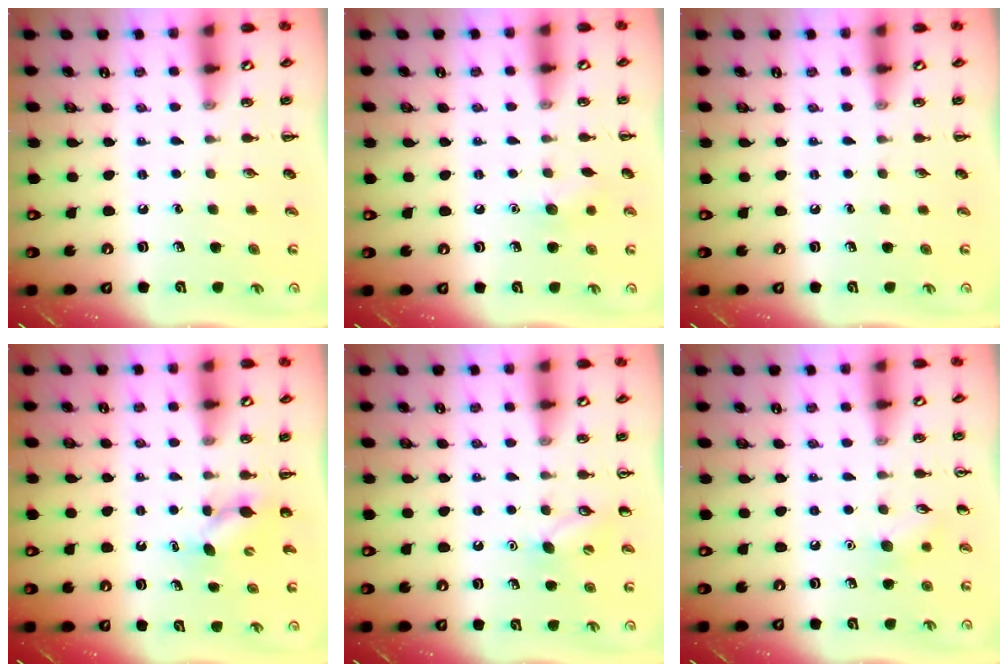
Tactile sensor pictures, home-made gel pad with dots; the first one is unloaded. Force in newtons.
{"total": 6.9, "press": 6.7, "slide": 1.8}
{"total": 0.0}
{"total": 3.9, "press": 3.8, "slide": 1.0}
{"total": 6.0, "press": 5.8, "slide": 1.5}
{"total": 6.5, "press": 6.3, "slide": 1.7}